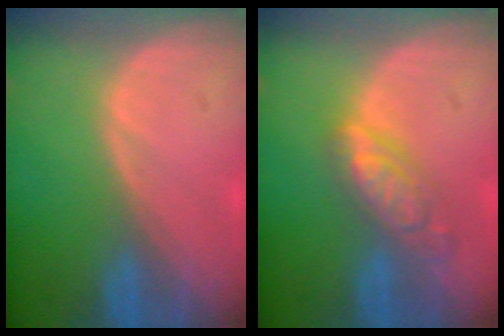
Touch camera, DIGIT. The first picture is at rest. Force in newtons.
{"total": 5.8, "press": 5.1, "slide": 2.8}